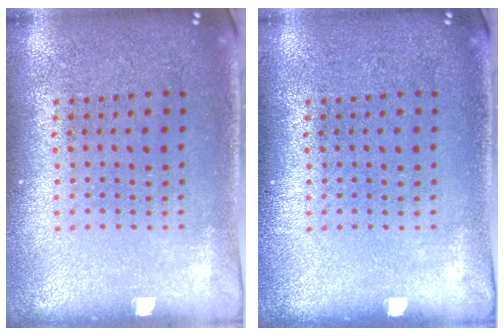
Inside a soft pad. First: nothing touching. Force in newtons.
{"total": 0.0}